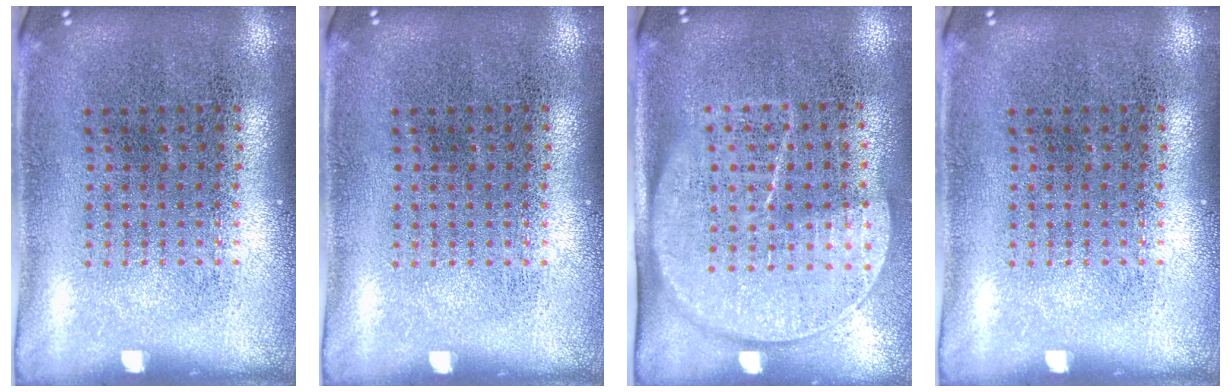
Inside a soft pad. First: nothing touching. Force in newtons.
{"total": 0.0}
{"total": 1.8, "press": 1.5, "slide": 1.0}
{"total": 0.0}